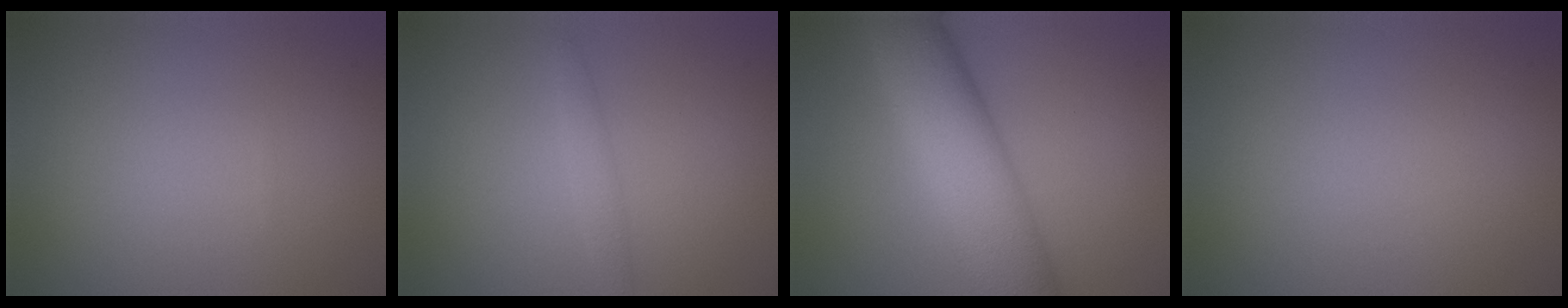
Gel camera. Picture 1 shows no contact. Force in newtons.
{"total": 1.3, "press": 1.3, "slide": 0.1}
{"total": 9.6, "press": 9.6, "slide": 0.3}
{"total": 0.0}